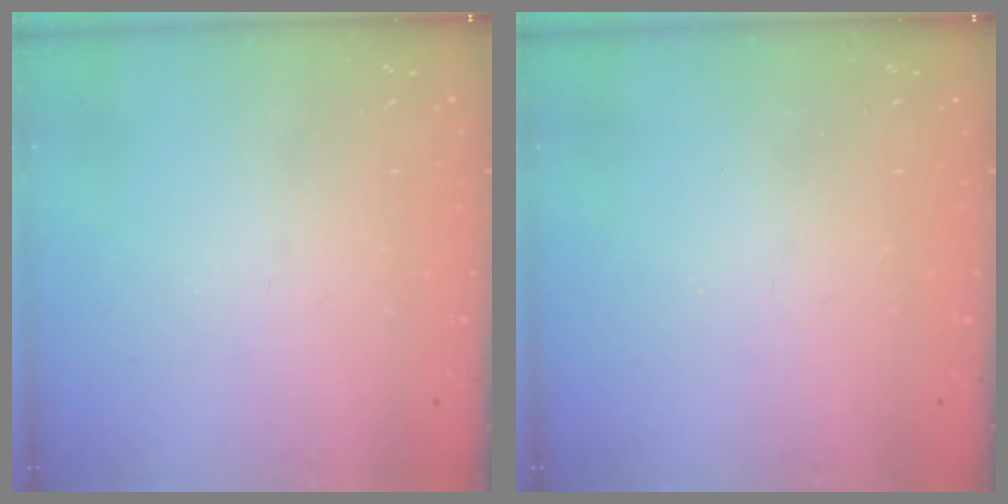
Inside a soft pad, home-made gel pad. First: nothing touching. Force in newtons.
{"total": 3.4, "press": 3.3, "slide": 0.5}